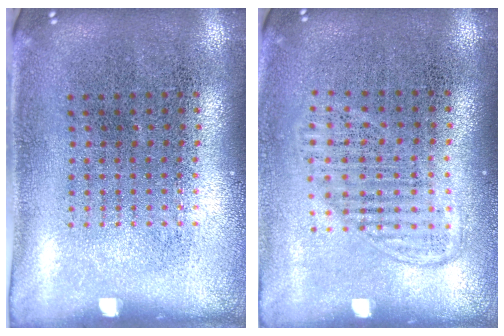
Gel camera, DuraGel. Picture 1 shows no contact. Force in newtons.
{"total": 1.3, "press": 1.2, "slide": 0.6}